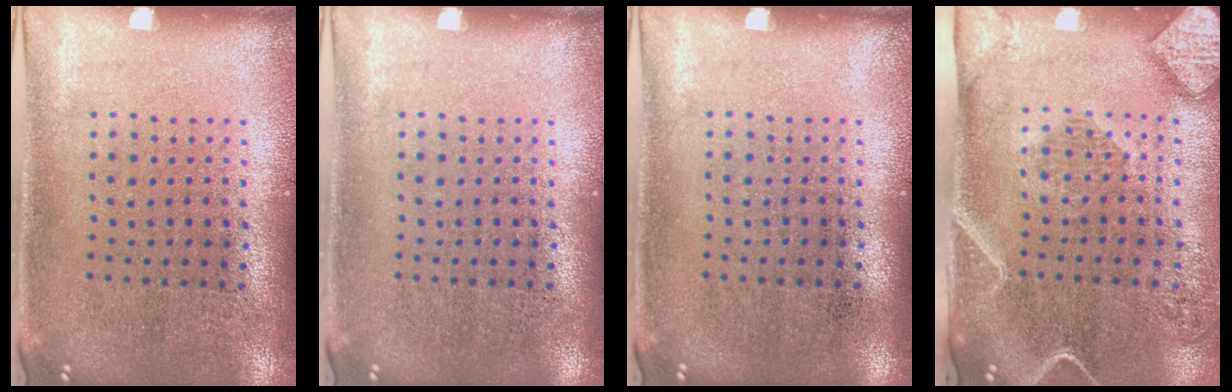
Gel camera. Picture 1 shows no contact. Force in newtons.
{"total": 0.0}
{"total": 0.0}
{"total": 2.5, "press": 1.9, "slide": 1.5}